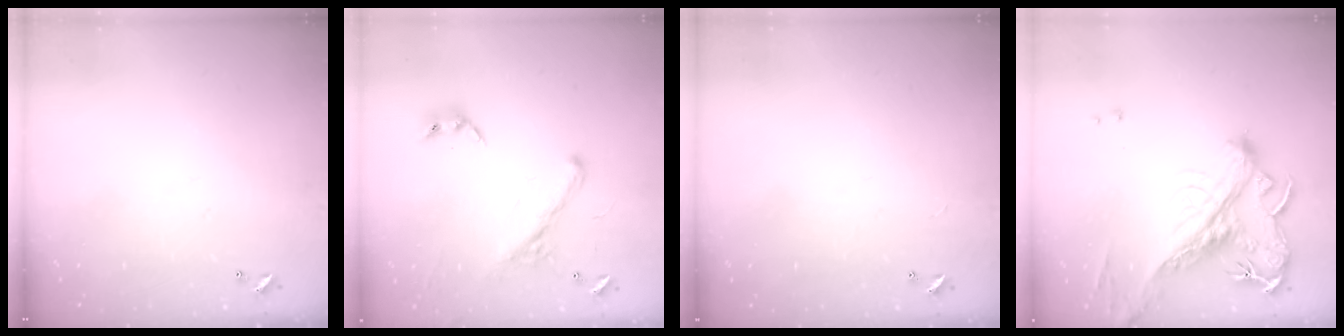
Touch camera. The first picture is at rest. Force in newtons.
{"total": 2.6, "press": 2.3, "slide": 1.3}
{"total": 2.6, "press": 2.6, "slide": 0.3}
{"total": 4.7, "press": 4.5, "slide": 1.3}